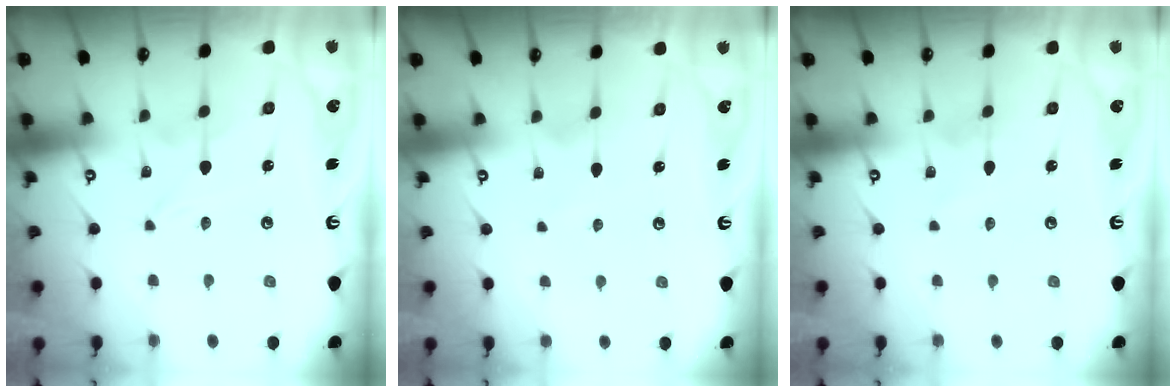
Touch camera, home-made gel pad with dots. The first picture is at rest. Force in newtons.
{"total": 2.2, "press": 2.2, "slide": 0.3}
{"total": 1.2, "press": 1.2, "slide": 0.2}